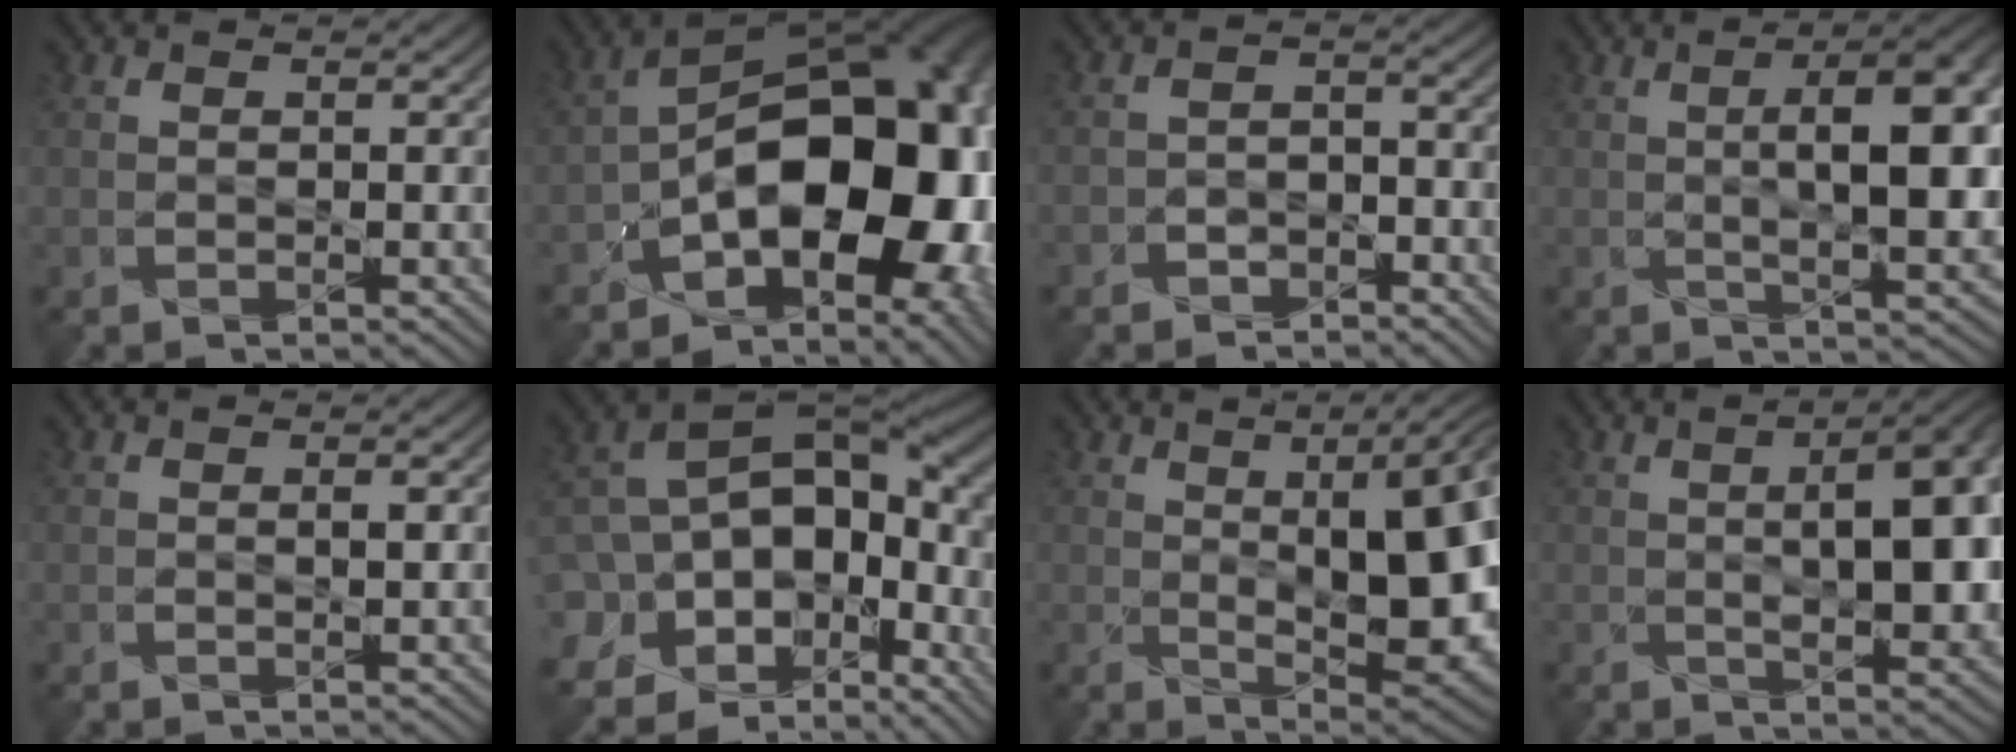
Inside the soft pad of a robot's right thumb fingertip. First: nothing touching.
{"total": 20.0, "force": [-6.1, 11.4, 15.3], "torque": [-0.193, -0.008, -0.087]}
{"total": 3.4, "force": [-2.7, 1.9, 0.8], "torque": [-0.008, 0.003, -0.053]}
{"total": 11.4, "force": [0.9, 3.9, 10.7], "torque": [-0.147, 0.010, 0.010]}
{"total": 0.6, "force": [0.3, 0.1, 0.6], "torque": [-0.009, -0.001, 0.004]}
{"total": 16.7, "force": [-2.1, 11.4, 12.0], "torque": [-0.235, -0.036, 0.002]}
{"total": 15.7, "force": [1.6, 6.2, 14.4], "torque": [-0.189, 0.008, 0.031]}
{"total": 10.3, "force": [0.8, 4.0, 9.4], "torque": [-0.121, 0.016, 0.007]}